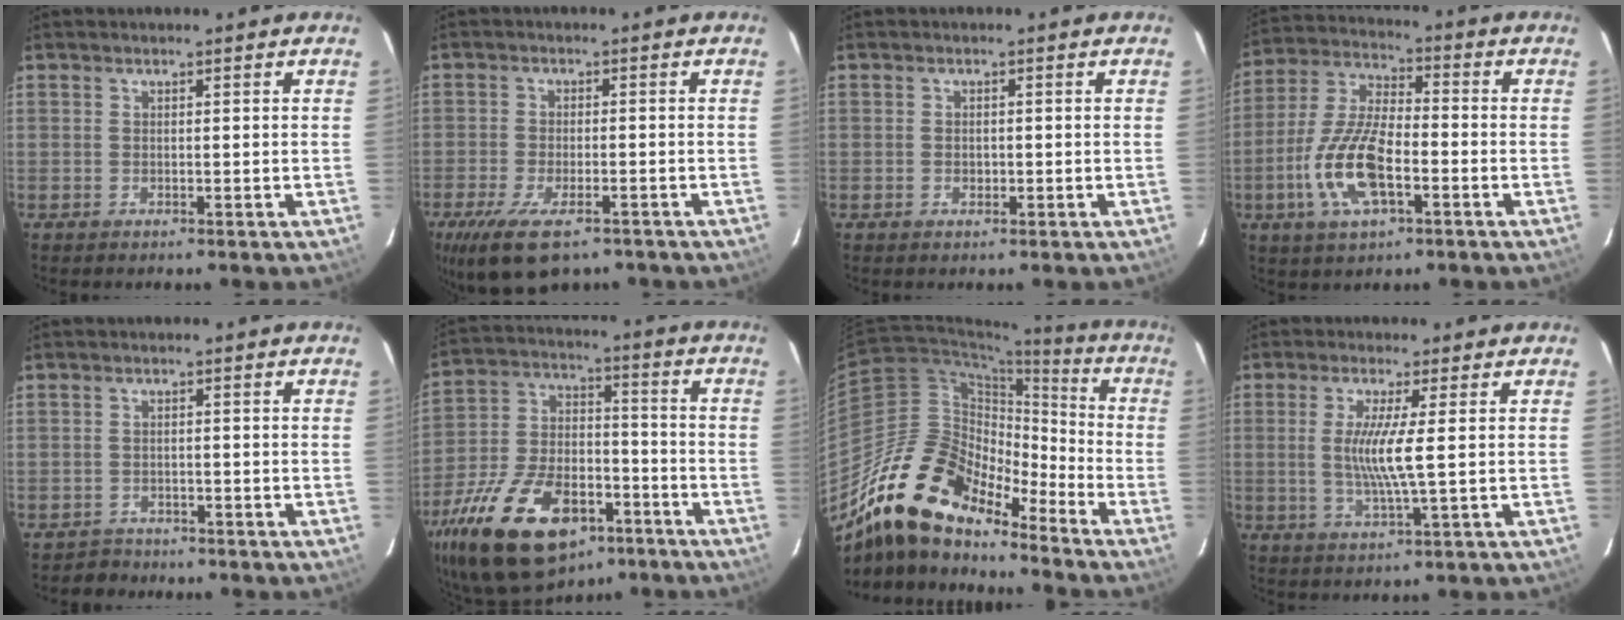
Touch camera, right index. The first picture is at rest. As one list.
[{"total": 12.0, "force": [-8.0, 4.7, 7.7], "torque": [-0.174, -0.034, -0.135]}, {"total": 1.2, "force": [-0.3, 1.0, 0.6], "torque": [-0.011, 0.002, -0.004]}, {"total": 13.8, "force": [-4.7, 5.4, 11.8], "torque": [-0.256, -0.003, -0.090]}, {"total": 2.7, "force": [-2.2, 1.5, -0.5], "torque": [0.005, 0.009, -0.035]}, {"total": 26.3, "force": [-15.4, 13.8, 16.3], "torque": [-0.338, -0.010, -0.243]}, {"total": 19.9, "force": [-15.4, 7.6, 10.0], "torque": [-0.180, -0.005, -0.290]}, {"total": 6.6, "force": [0.4, -0.4, 6.5], "torque": [-0.129, -0.013, 0.007]}]